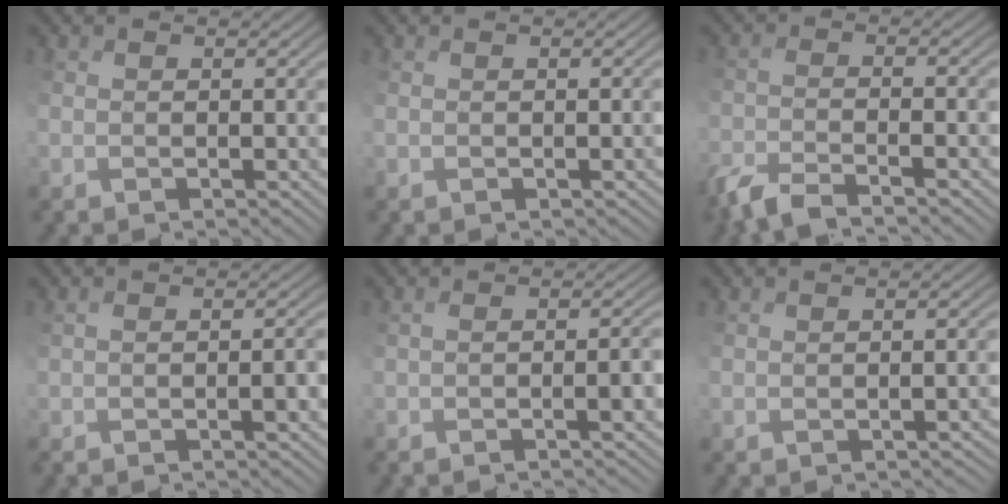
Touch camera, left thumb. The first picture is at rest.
{"total": 0.8, "force": [-0.5, 0.4, 0.5], "torque": [-0.003, -0.003, -0.002]}
{"total": 5.2, "force": [-4.2, 0.4, 3.0], "torque": [-0.061, 0.000, -0.082]}
{"total": 2.6, "force": [-1.7, 0.1, 2.0], "torque": [-0.013, 0.006, -0.012]}
{"total": 3.4, "force": [-2.3, 0.1, 2.5], "torque": [-0.015, 0.009, -0.017]}
{"total": 2.3, "force": [-1.7, 0.7, 1.3], "torque": [-0.006, 0.000, -0.009]}